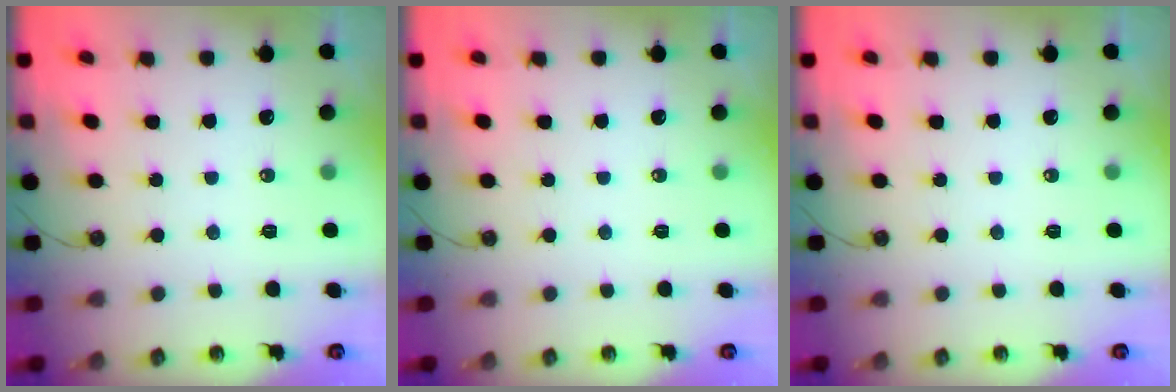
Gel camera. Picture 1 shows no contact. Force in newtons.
{"total": 0.0}
{"total": 0.0}